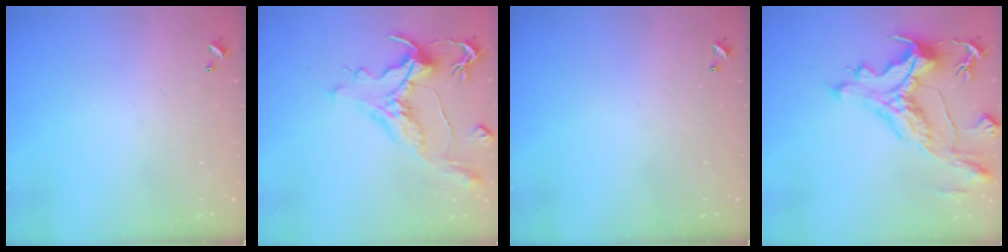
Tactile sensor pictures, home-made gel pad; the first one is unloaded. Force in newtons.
{"total": 1.7, "press": 0.9, "slide": 1.4}
{"total": 0.0}
{"total": 5.0, "press": 4.7, "slide": 1.8}